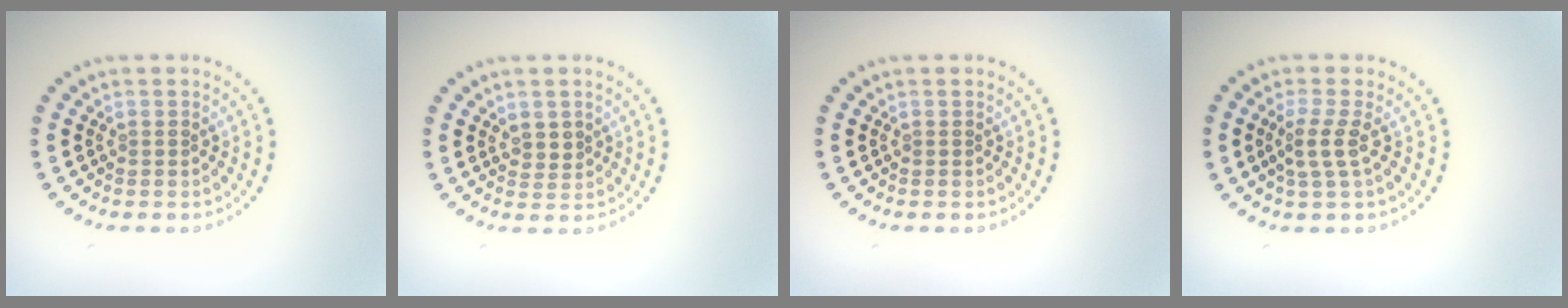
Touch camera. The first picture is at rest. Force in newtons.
{"total": 1.5, "press": 1.4, "slide": 0.7}
{"total": 0.0}
{"total": 2.2, "press": 1.7, "slide": 1.4}